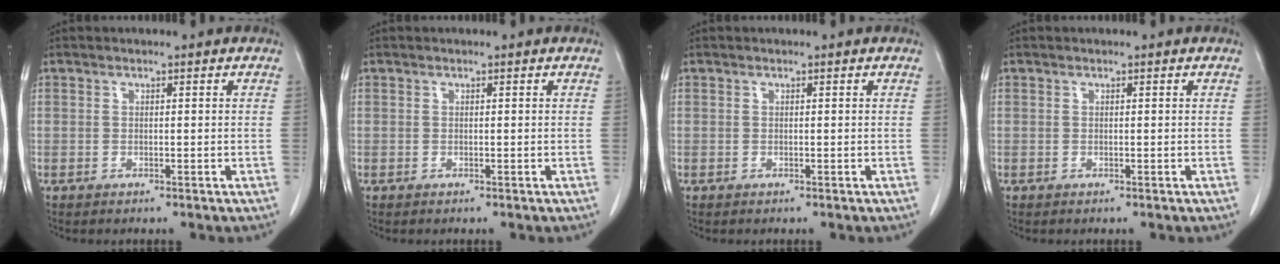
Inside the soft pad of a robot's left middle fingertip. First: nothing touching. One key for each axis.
{"total": 0.0}
{"total": 0.0}
{"total": 0.0}